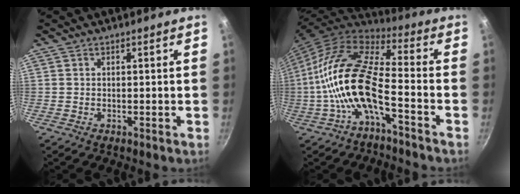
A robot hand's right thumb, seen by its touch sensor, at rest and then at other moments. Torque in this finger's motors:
{"motor_torque": [1.65, 1.46, 2.51, -0.26, 0.84]}